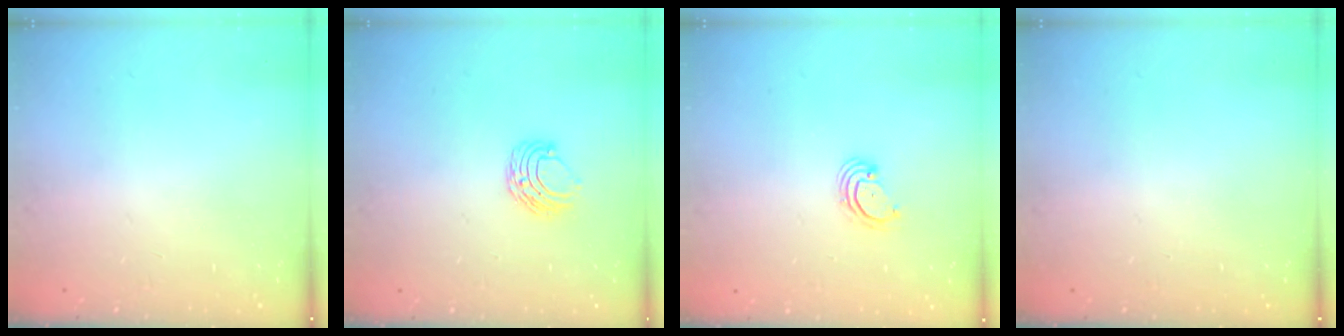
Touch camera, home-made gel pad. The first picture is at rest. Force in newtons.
{"total": 6.3, "press": 6.2, "slide": 0.6}
{"total": 3.0, "press": 3.0, "slide": 0.3}
{"total": 0.0}